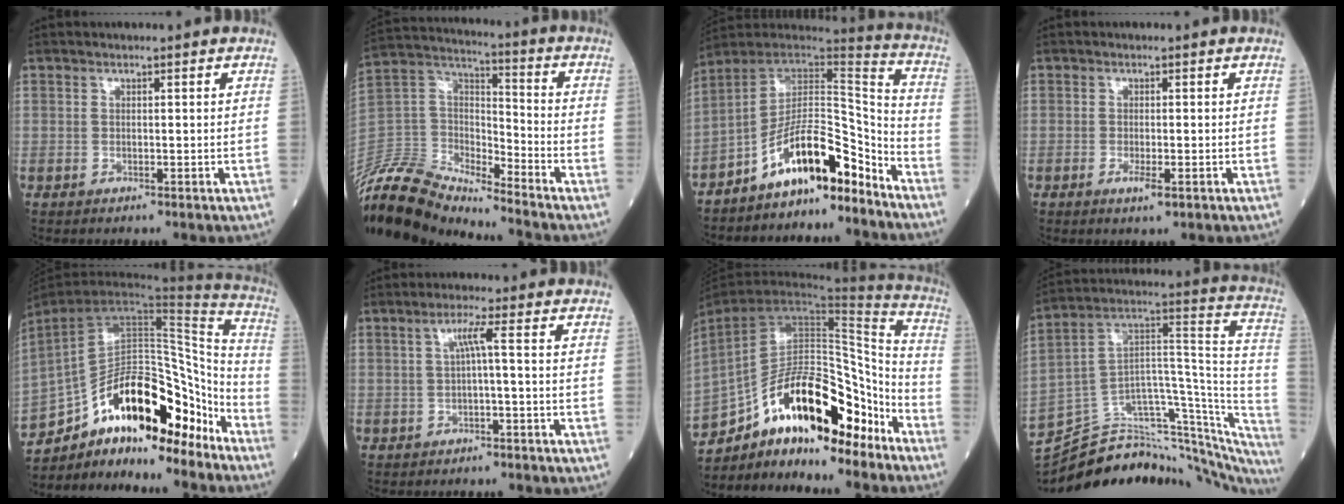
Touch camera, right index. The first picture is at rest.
{"total": 15.9, "force": [-15.2, 2.2, 4.1], "torque": [-0.087, 0.045, -0.293]}
{"total": 12.5, "force": [-9.1, 3.2, 8.0], "torque": [-0.123, 0.044, -0.157]}
{"total": 1.8, "force": [-0.7, 0.1, 1.7], "torque": [-0.030, -0.005, -0.011]}
{"total": 24.2, "force": [-16.7, 8.1, 15.6], "torque": [-0.274, 0.023, -0.268]}
{"total": 2.7, "force": [0.1, -0.6, 2.7], "torque": [-0.051, 0.006, 0.003]}
{"total": 23.6, "force": [-16.5, 7.5, 15.1], "torque": [-0.281, 0.016, -0.273]}
{"total": 31.2, "force": [-26.7, 7.9, 14.0], "torque": [-0.136, 0.044, -0.368]}